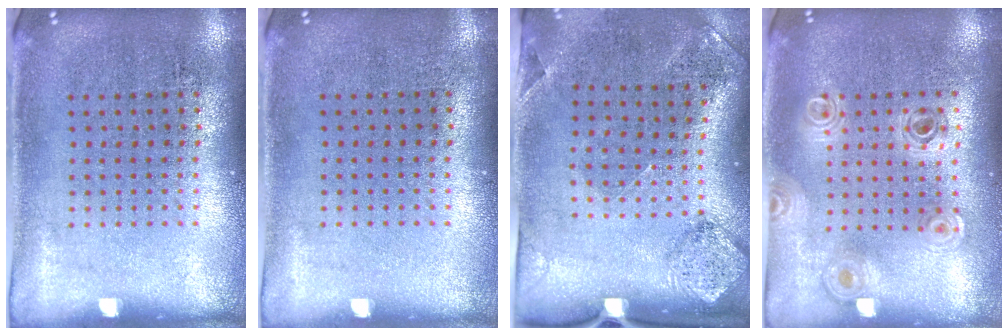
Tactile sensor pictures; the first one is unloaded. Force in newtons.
{"total": 0.0}
{"total": 1.7, "press": 1.3, "slide": 1.2}
{"total": 0.9, "press": 0.9, "slide": 0.1}